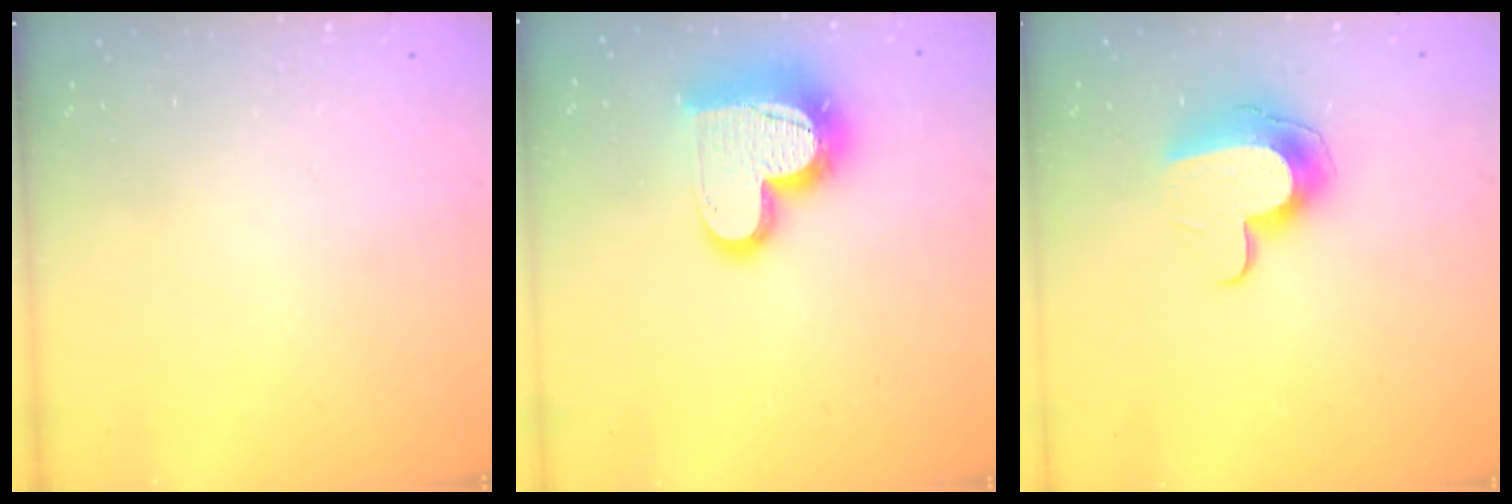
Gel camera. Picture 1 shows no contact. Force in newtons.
{"total": 15.7, "press": 15.7, "slide": 1.1}
{"total": 11.8, "press": 11.8, "slide": 0.5}